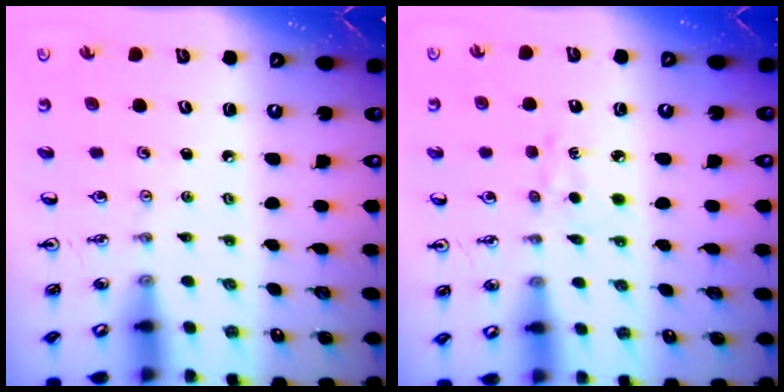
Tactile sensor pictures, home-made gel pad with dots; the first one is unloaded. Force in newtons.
{"total": 5.1, "press": 5.1, "slide": 0.5}